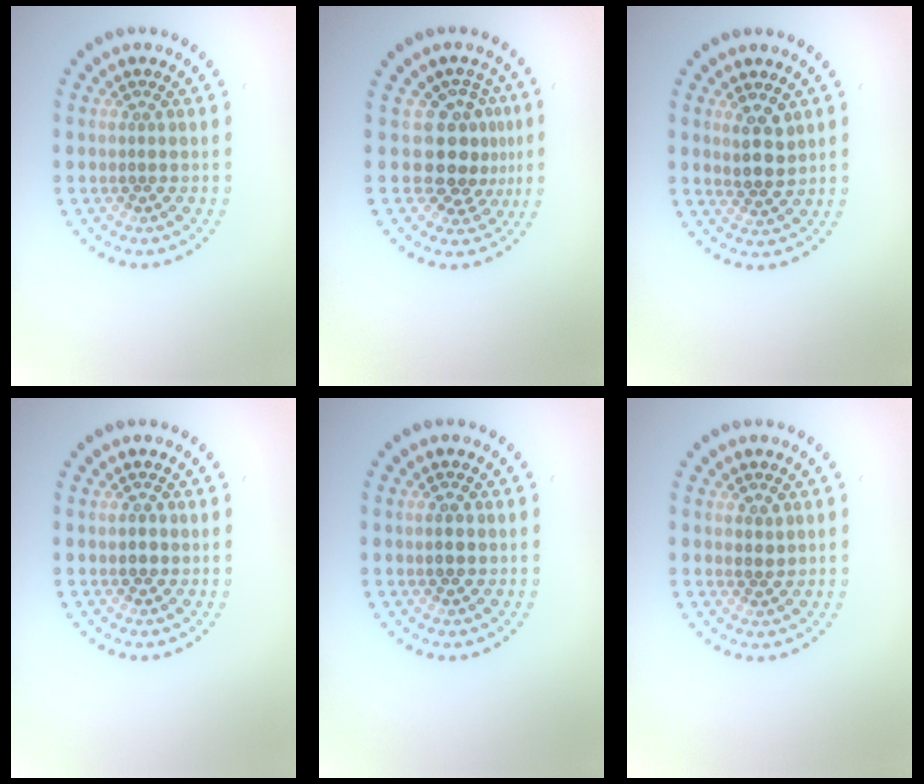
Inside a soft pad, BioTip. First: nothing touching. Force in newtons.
{"total": 3.9, "press": 3.0, "slide": 2.4}
{"total": 2.5, "press": 2.3, "slide": 0.9}
{"total": 1.5, "press": 1.4, "slide": 0.1}
{"total": 1.8, "press": 1.8, "slide": 0.1}
{"total": 0.7, "press": 0.7, "slide": 0.2}